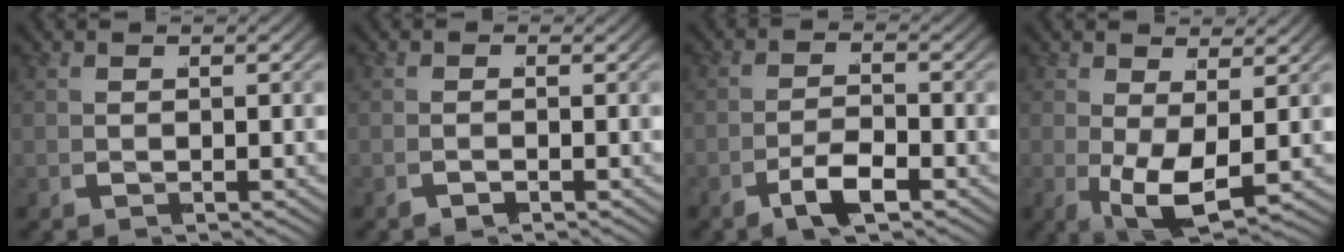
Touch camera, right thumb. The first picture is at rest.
{"total": 1.0, "force": [-0.9, 0.2, -0.3], "torque": [0.001, -0.007, -0.023]}
{"total": 2.9, "force": [-2.3, 0.9, 1.5], "torque": [-0.023, -0.006, -0.048]}
{"total": 4.9, "force": [-0.5, 2.7, 4.0], "torque": [-0.075, -0.029, -0.002]}